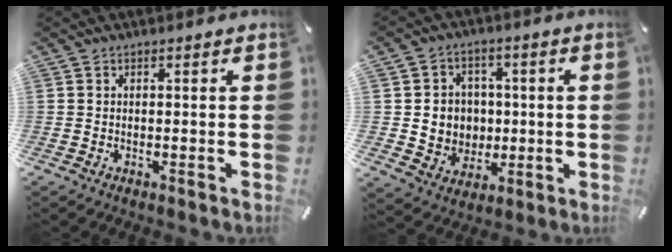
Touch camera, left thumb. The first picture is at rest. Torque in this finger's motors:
{"motor_torque": [0.73, 2.13, 0.19, -0.07, 0.07]}